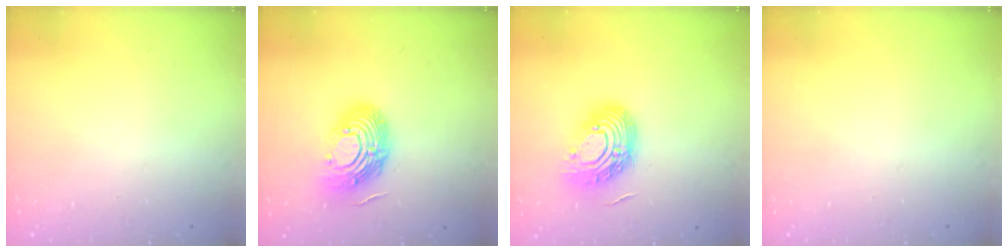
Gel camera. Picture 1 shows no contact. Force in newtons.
{"total": 14.7, "press": 14.6, "slide": 1.2}
{"total": 14.8, "press": 14.7, "slide": 1.5}
{"total": 0.0}